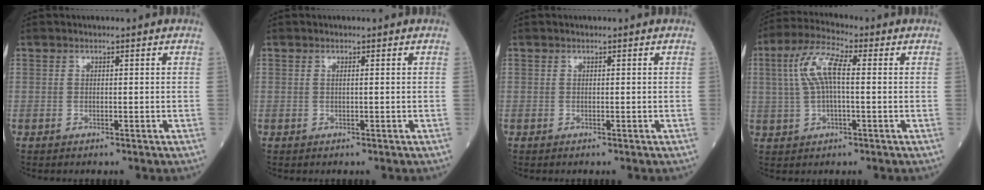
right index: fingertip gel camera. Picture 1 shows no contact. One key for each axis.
{"total": 0.0}
{"total": 0.0}
{"total": 8.0, "fx": 1.3, "fy": 2.1, "fz": 7.7, "tx": -0.168, "ty": 0.026, "tz": 0.023}